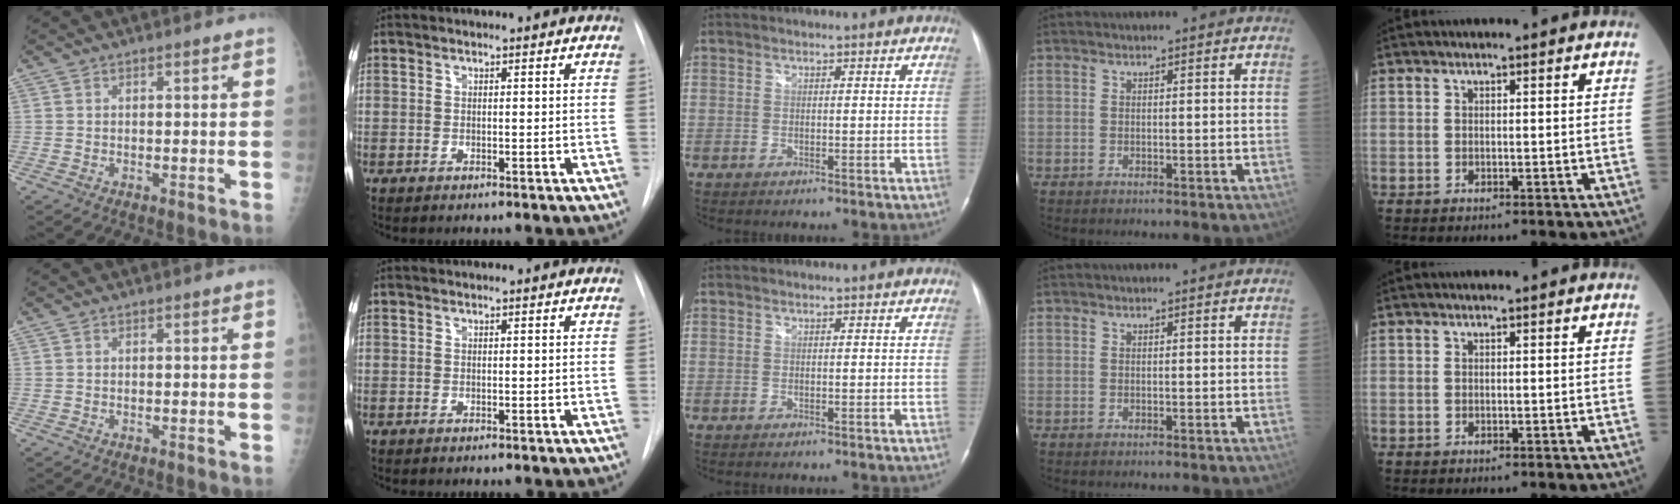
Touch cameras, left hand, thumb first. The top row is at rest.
{}